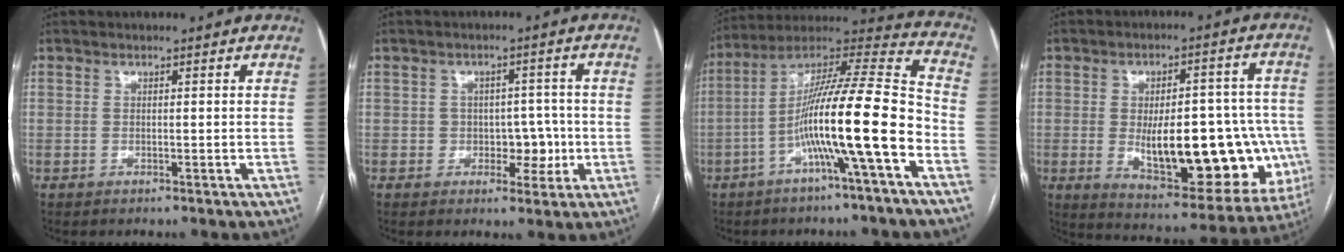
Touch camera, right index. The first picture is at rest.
{"total": 4.6, "force": [-0.9, 3.8, 2.5], "torque": [-0.015, 0.018, -0.007]}
{"total": 17.6, "force": [-5.8, 0.1, 16.6], "torque": [-0.285, 0.016, -0.105]}
{"total": 22.6, "force": [-3.6, 8.8, 20.5], "torque": [-0.224, 0.019, -0.019]}